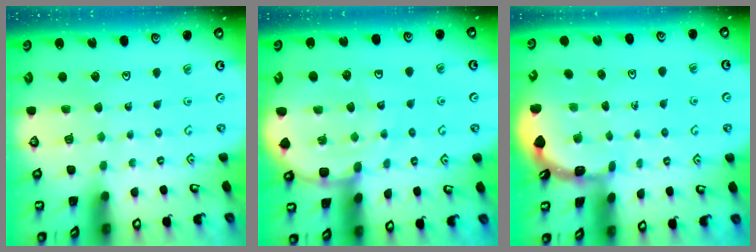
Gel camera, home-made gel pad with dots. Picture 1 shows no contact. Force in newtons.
{"total": 8.5, "press": 8.4, "slide": 1.2}
{"total": 1.5, "press": 1.5, "slide": 0.1}